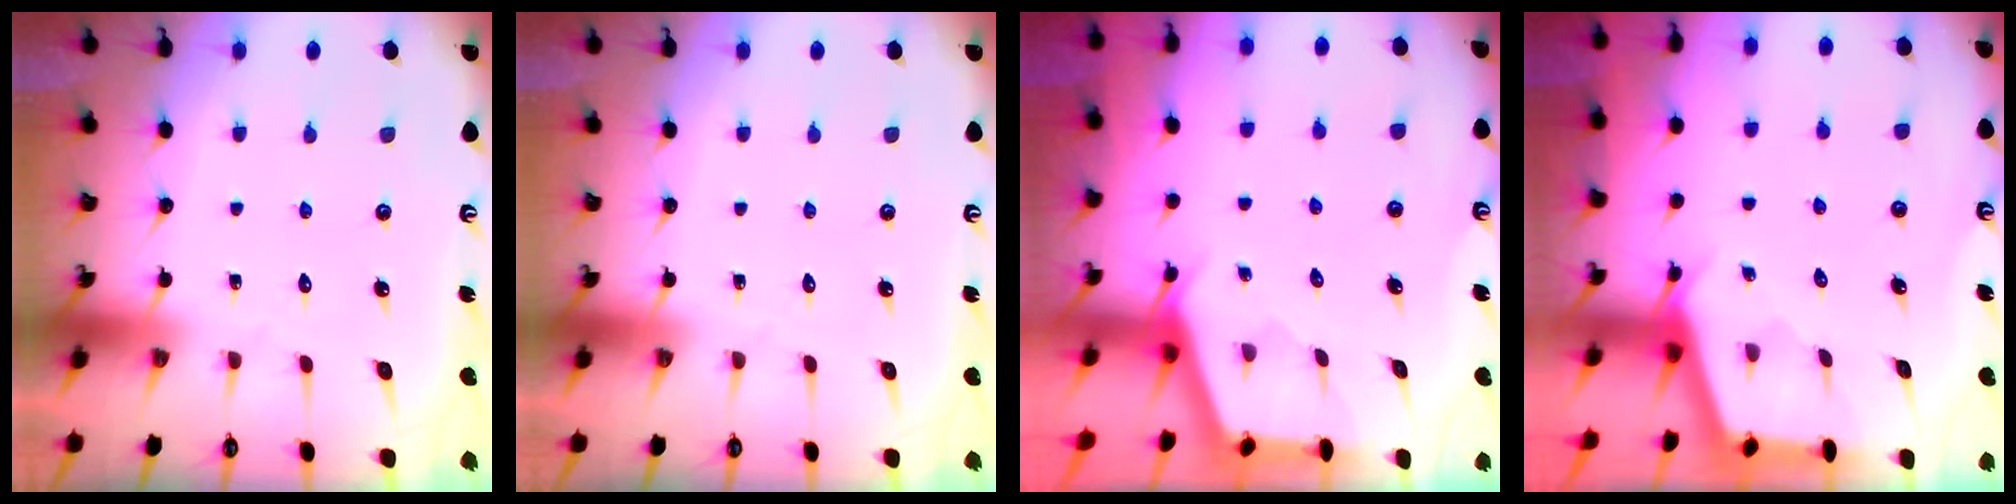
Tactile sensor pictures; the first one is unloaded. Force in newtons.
{"total": 0.0}
{"total": 2.9, "press": 2.9, "slide": 0.3}
{"total": 2.8, "press": 2.8, "slide": 0.3}